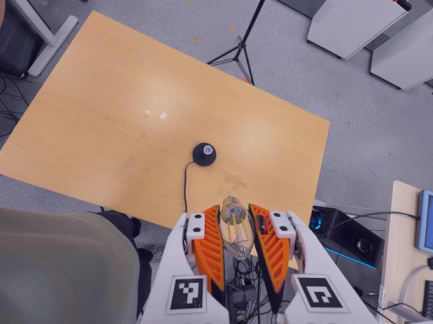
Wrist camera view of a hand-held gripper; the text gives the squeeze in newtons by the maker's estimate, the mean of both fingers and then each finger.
{"total": 19.7, "left": 21.7, "right": 17.7}